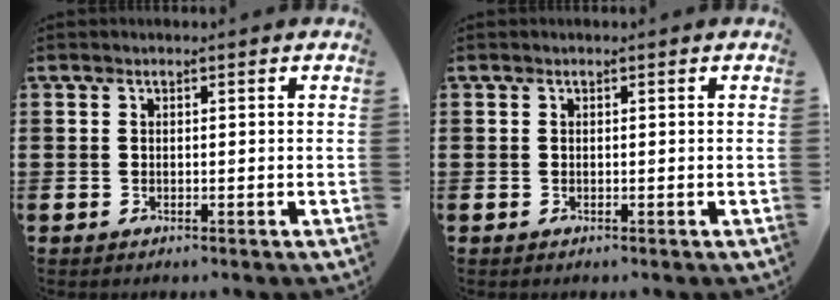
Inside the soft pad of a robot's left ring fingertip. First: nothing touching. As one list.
[{"total": 0.0}]